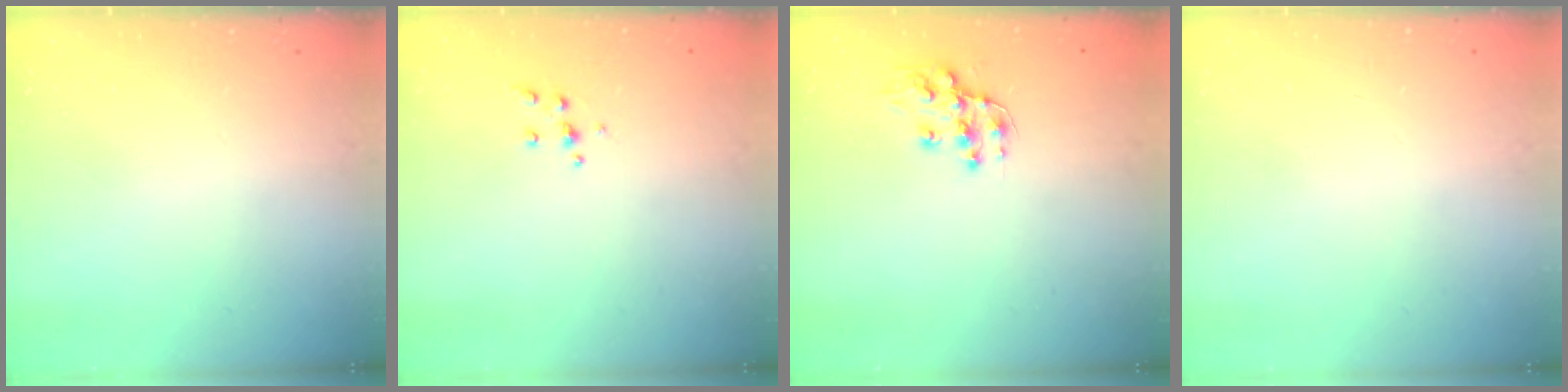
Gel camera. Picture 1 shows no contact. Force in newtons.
{"total": 4.5, "press": 4.5, "slide": 0.5}
{"total": 10.7, "press": 10.7, "slide": 0.6}
{"total": 0.0}